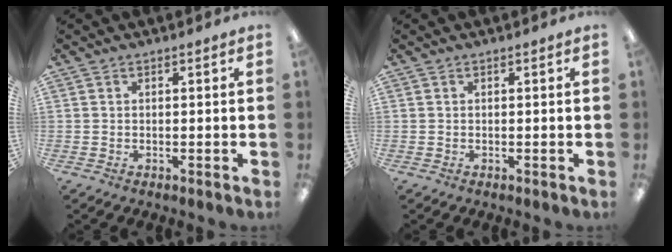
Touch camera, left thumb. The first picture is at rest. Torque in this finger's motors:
{"motor_torque": [0.00, 0.00, 0.00, 0.00, 0.00]}